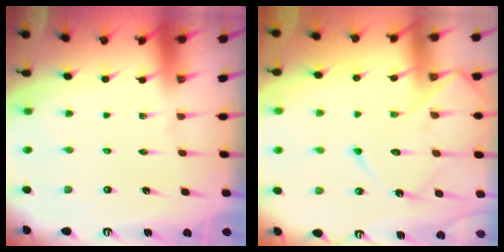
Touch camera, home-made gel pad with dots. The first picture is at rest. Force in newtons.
{"total": 14.0, "press": 13.9, "slide": 1.3}